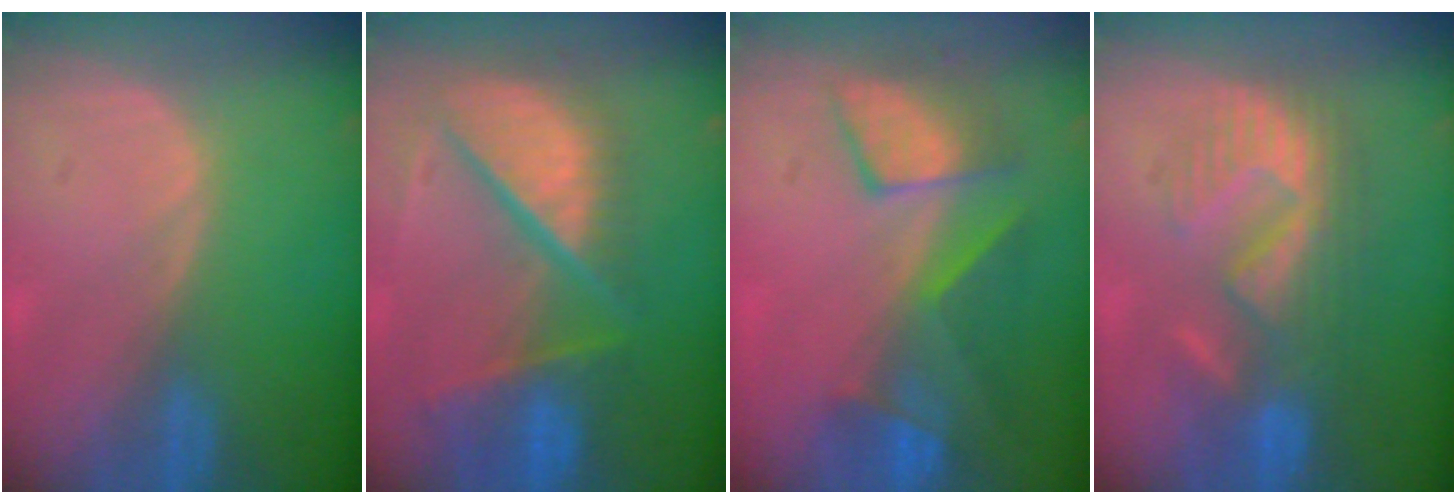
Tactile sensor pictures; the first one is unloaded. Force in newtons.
{"total": 11.7, "press": 9.7, "slide": 6.4}
{"total": 8.1, "press": 7.9, "slide": 1.8}
{"total": 8.8, "press": 8.7, "slide": 1.4}